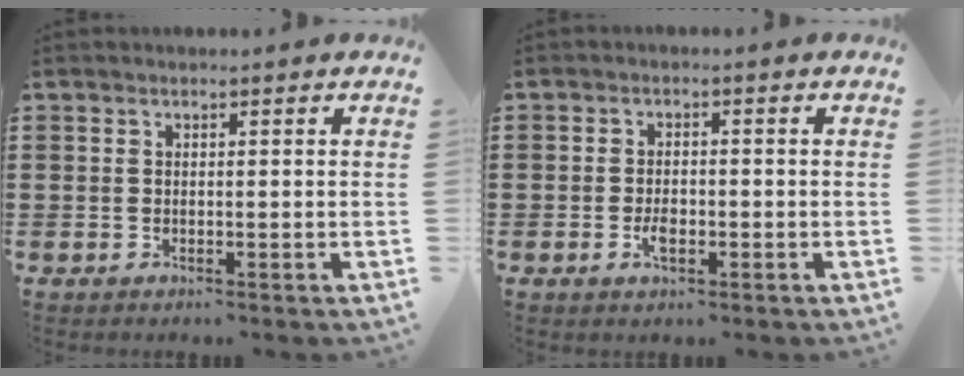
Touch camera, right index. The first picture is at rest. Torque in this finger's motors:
{"motor_torque": [0.01, 0.08, 0.30, 0.06]}